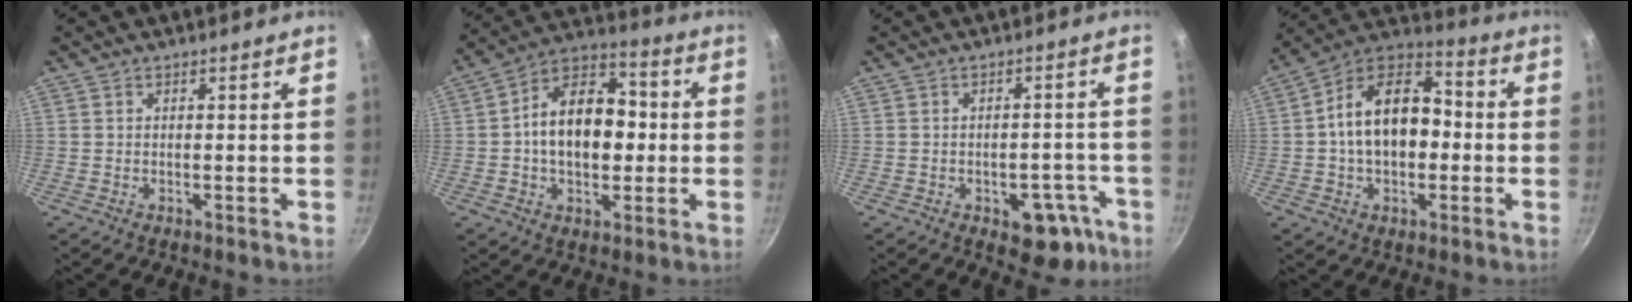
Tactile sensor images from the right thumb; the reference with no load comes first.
{"total": 16.5, "force": [0.0, 10.5, 12.6], "torque": [-0.172, 0.032, -0.008]}
{"total": 8.3, "force": [-4.3, 4.8, 5.3], "torque": [-0.036, 0.035, -0.048]}
{"total": 17.2, "force": [-0.1, 11.0, 13.3], "torque": [-0.192, 0.038, -0.013]}